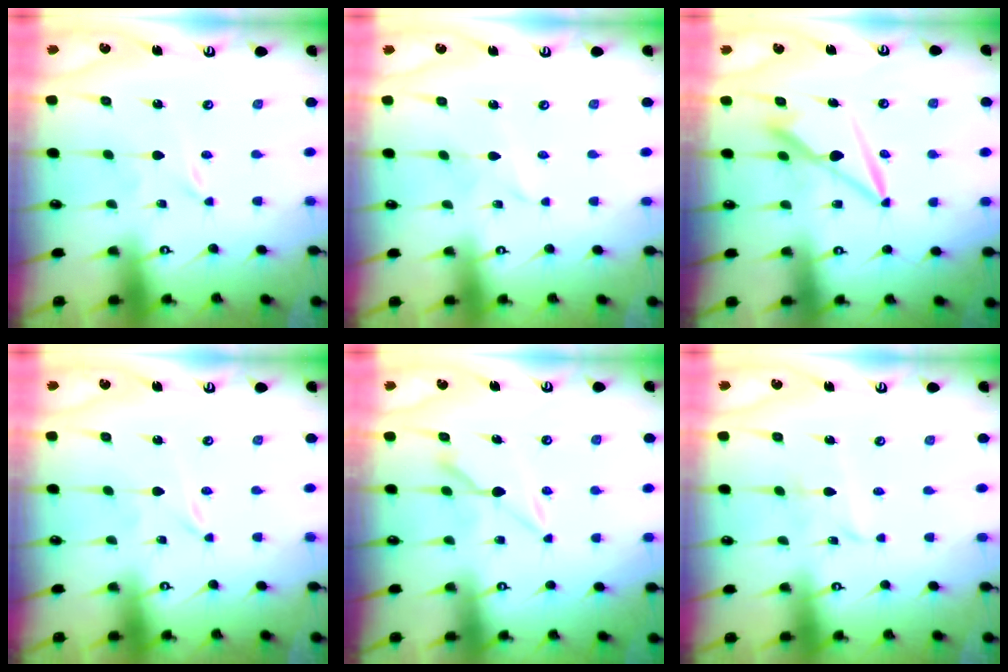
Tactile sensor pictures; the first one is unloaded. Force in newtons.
{"total": 1.7, "press": 1.7, "slide": 0.1}
{"total": 7.6, "press": 7.5, "slide": 1.1}
{"total": 0.0}
{"total": 6.1, "press": 6.1, "slide": 0.7}
{"total": 4.0, "press": 4.0, "slide": 0.2}